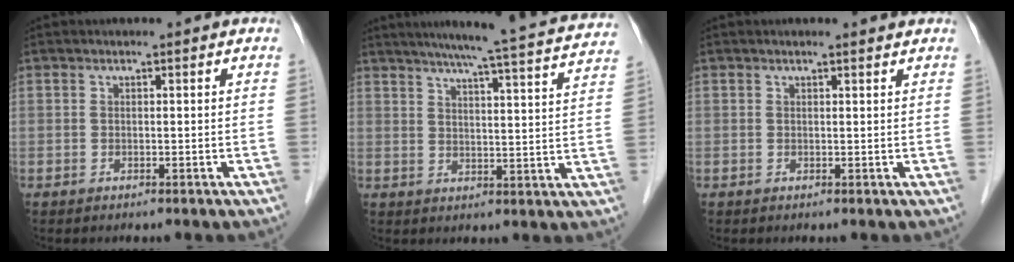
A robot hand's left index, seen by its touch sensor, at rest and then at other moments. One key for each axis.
{"total": 20.6, "fx": 18.7, "fy": -0.2, "fz": 8.7, "tx": -0.129, "ty": -0.026, "tz": 0.225}
{"total": 1.5, "fx": 1.4, "fy": 0.0, "fz": 0.5, "tx": -0.012, "ty": 0.003, "tz": 0.016}